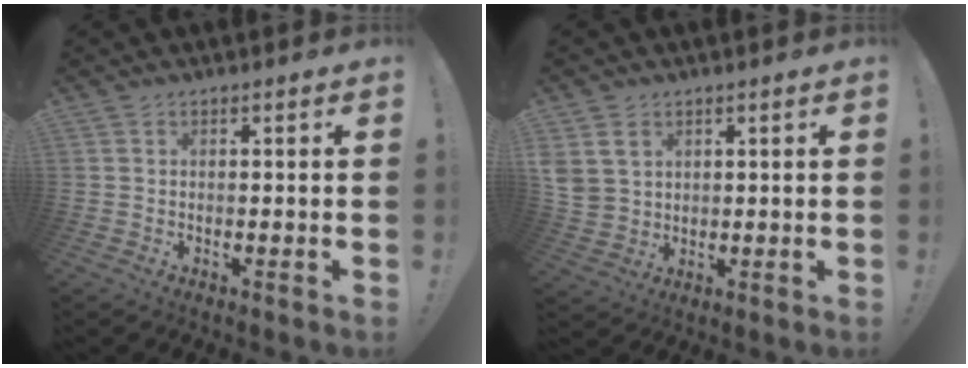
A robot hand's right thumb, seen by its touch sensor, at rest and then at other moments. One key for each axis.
{"total": 6.5, "fx": 3.1, "fy": 5.1, "fz": 2.6, "tx": -0.042, "ty": -0.009, "tz": 0.062}